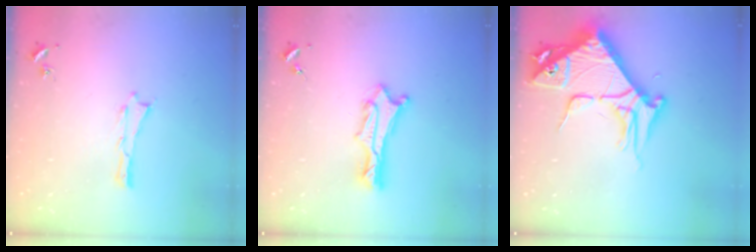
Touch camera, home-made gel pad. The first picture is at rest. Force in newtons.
{"total": 3.0, "press": 3.0, "slide": 0.2}
{"total": 9.0, "press": 8.9, "slide": 1.2}